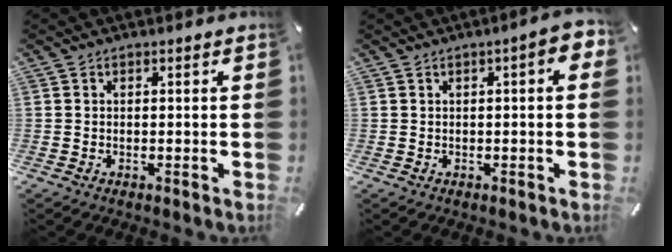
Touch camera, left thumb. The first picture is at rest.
{"total": 4.2, "force": [0.8, 1.1, 3.9], "torque": [-0.056, 0.003, 0.009]}